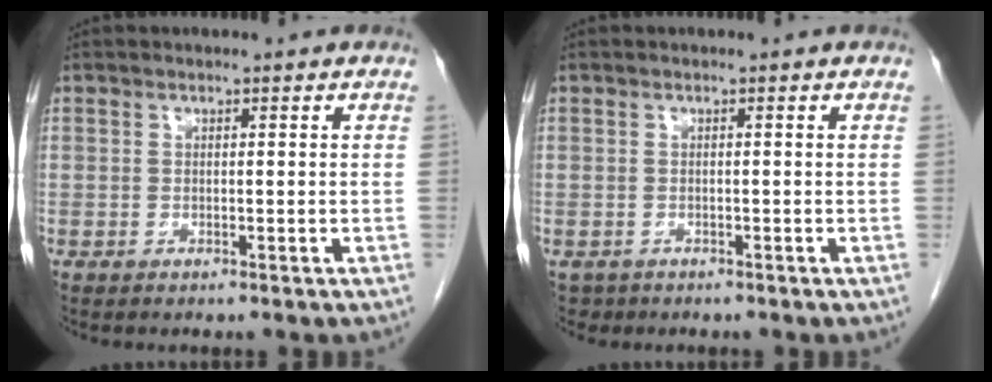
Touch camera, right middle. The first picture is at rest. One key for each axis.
{"total": 1.6, "fx": -1.2, "fy": 1.1, "fz": 0.1, "tx": -0.012, "ty": -0.001, "tz": -0.018}